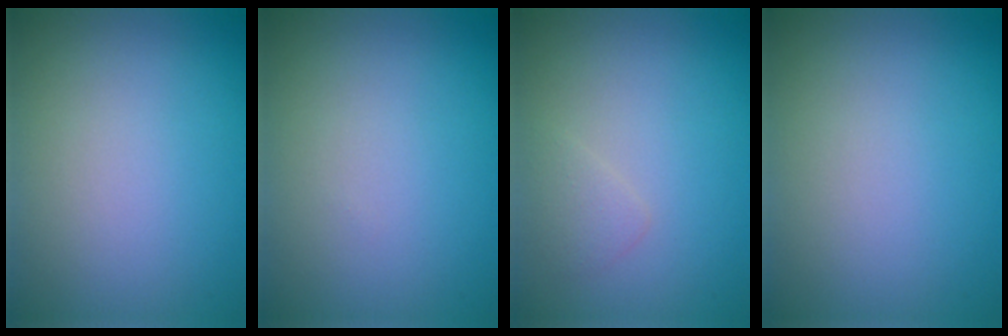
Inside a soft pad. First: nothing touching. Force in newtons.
{"total": 0.0}
{"total": 1.1, "press": 1.1, "slide": 0.0}
{"total": 0.0}